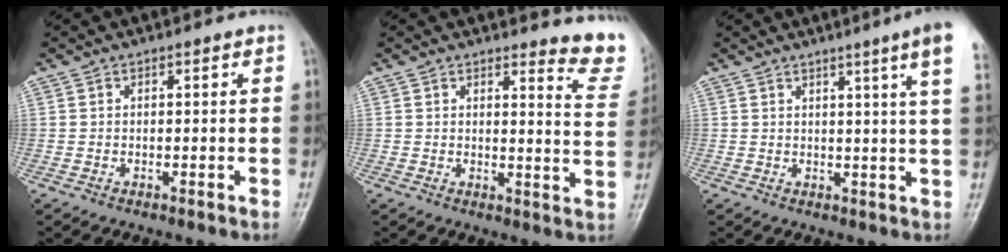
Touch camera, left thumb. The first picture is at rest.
{"total": 8.7, "force": [8.4, 1.5, 1.5], "torque": [0.013, -0.099, 0.071]}
{"total": 8.2, "force": [5.0, -1.0, 6.5], "torque": [-0.082, -0.019, 0.050]}